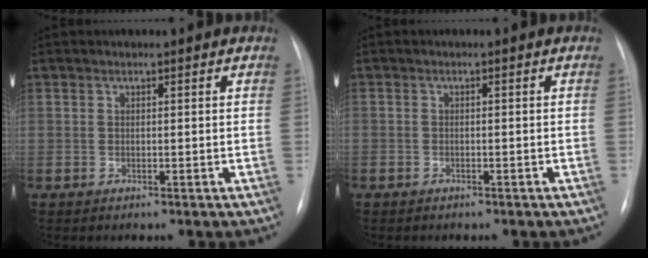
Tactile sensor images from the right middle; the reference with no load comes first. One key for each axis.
{"total": 0.9, "fx": -0.7, "fy": 0.5, "fz": 0.2, "tx": -0.008, "ty": 0.002, "tz": -0.011}